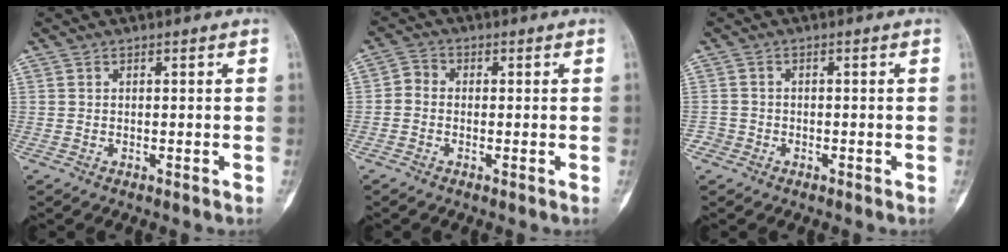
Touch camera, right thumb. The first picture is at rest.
{"total": 2.6, "force": [-0.6, 2.1, 1.4], "torque": [-0.015, 0.007, -0.024]}
{"total": 2.0, "force": [-1.1, 1.7, -0.2], "torque": [0.009, 0.009, -0.029]}